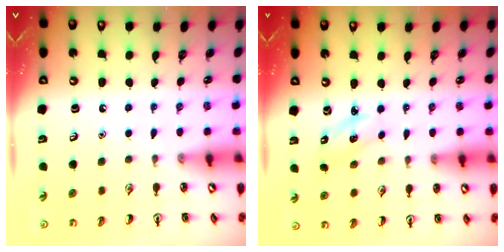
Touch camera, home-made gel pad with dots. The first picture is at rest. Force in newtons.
{"total": 2.5, "press": 2.4, "slide": 0.5}